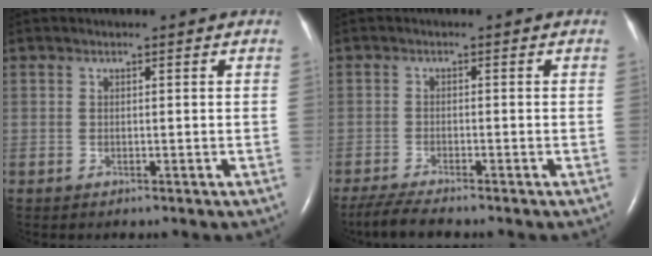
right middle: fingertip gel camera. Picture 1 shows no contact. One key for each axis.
{"total": 4.3, "fx": -3.7, "fy": 0.0, "fz": 2.2, "tx": -0.045, "ty": -0.016, "tz": -0.068}